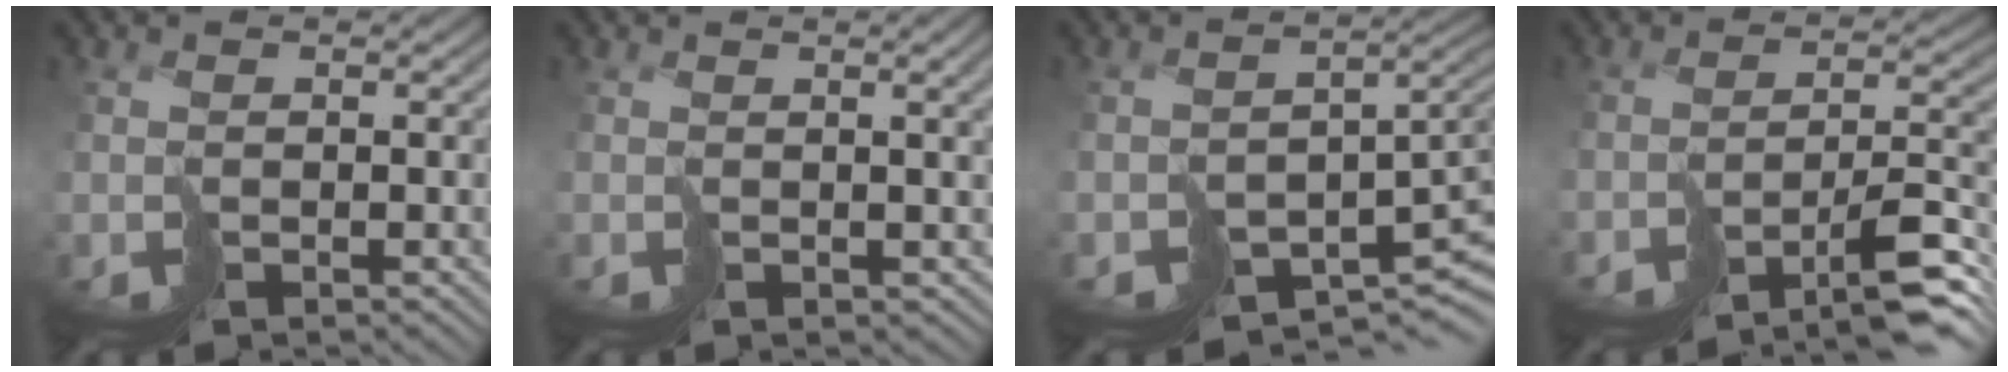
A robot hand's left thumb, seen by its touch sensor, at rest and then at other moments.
{"total": 4.2, "force": [1.1, 0.6, 4.0], "torque": [-0.037, 0.007, 0.028]}
{"total": 6.6, "force": [-2.5, 3.7, 4.9], "torque": [-0.065, -0.035, -0.014]}
{"total": 7.7, "force": [-6.0, 0.8, 4.7], "torque": [-0.060, 0.005, -0.105]}